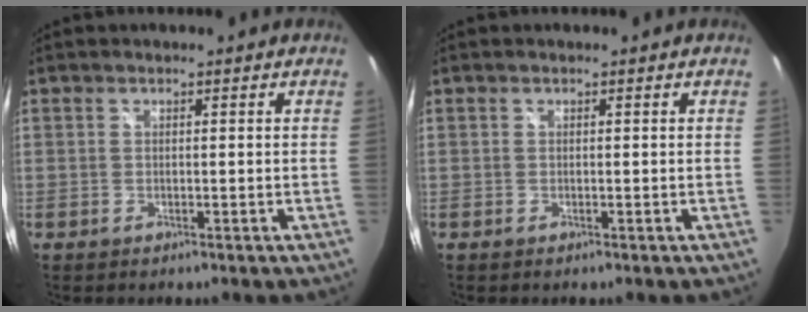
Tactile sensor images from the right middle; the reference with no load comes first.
{"total": 0.0}